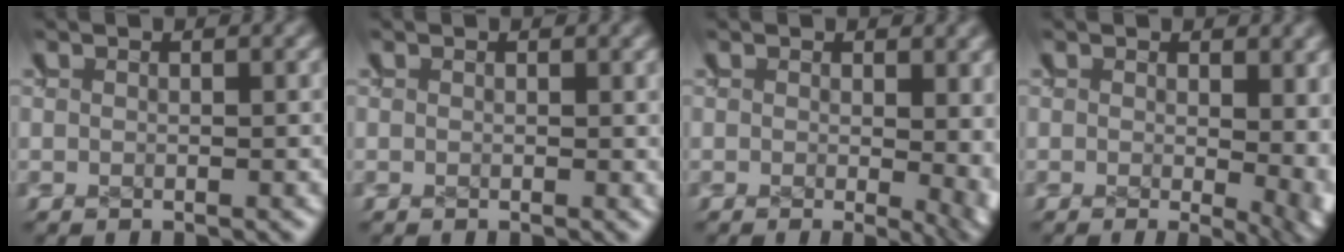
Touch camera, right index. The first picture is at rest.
{"total": 0.0}
{"total": 3.0, "force": [0.0, 1.2, 2.7], "torque": [-0.025, -0.016, 0.006]}
{"total": 3.7, "force": [-0.4, 1.7, 3.3], "torque": [-0.031, -0.021, 0.004]}